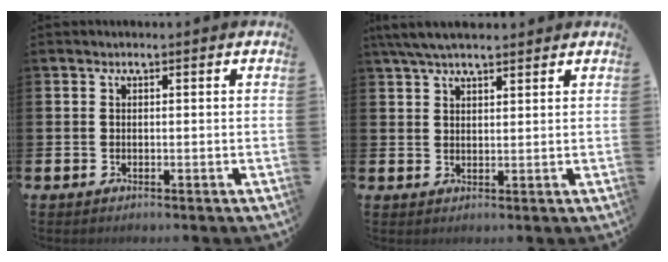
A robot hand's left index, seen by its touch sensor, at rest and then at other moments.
{"total": 4.8, "force": [4.2, 1.2, 2.0], "torque": [-0.041, -0.007, 0.077]}